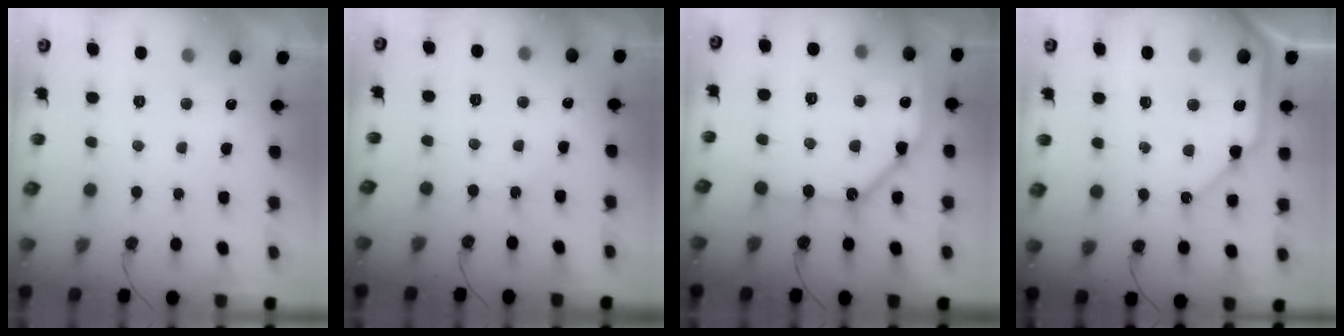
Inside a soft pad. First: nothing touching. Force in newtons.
{"total": 2.6, "press": 2.6, "slide": 0.5}
{"total": 16.8, "press": 16.7, "slide": 1.9}
{"total": 13.3, "press": 13.3, "slide": 1.5}